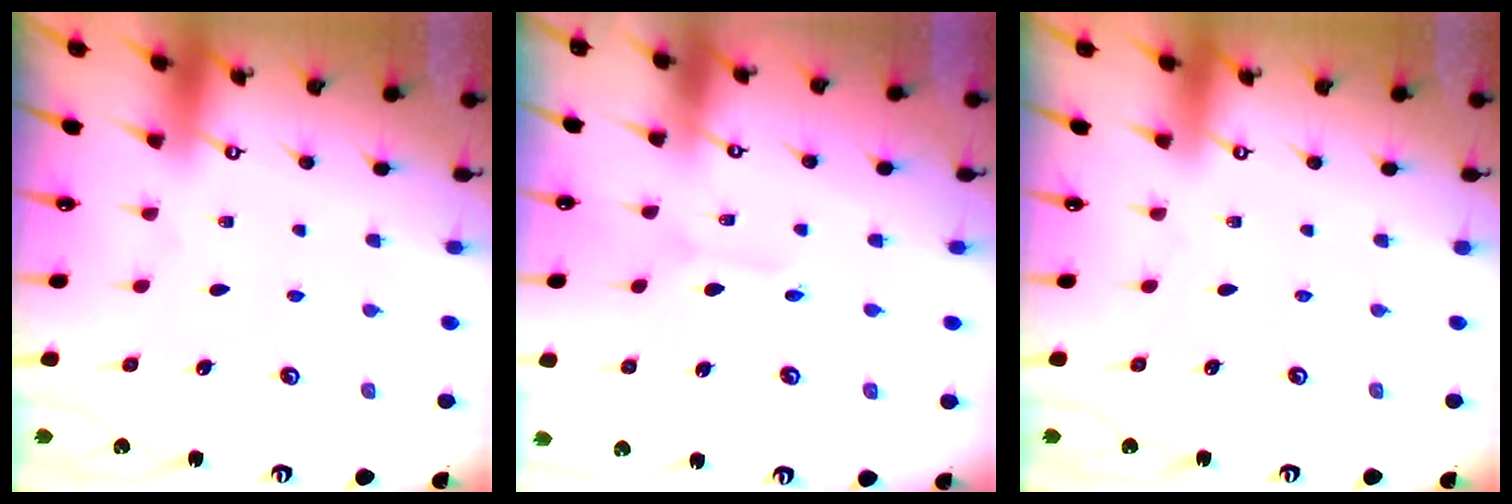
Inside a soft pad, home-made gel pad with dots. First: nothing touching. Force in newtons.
{"total": 2.2, "press": 2.2, "slide": 0.1}
{"total": 0.0}